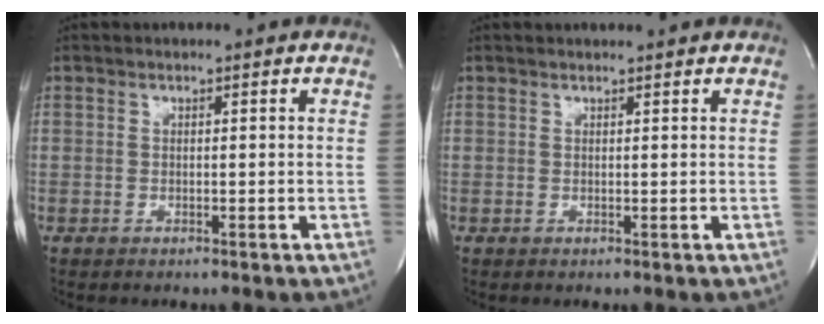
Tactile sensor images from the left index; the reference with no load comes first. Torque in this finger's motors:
{"motor_torque": [-0.03, -0.14, -0.03, 0.01]}